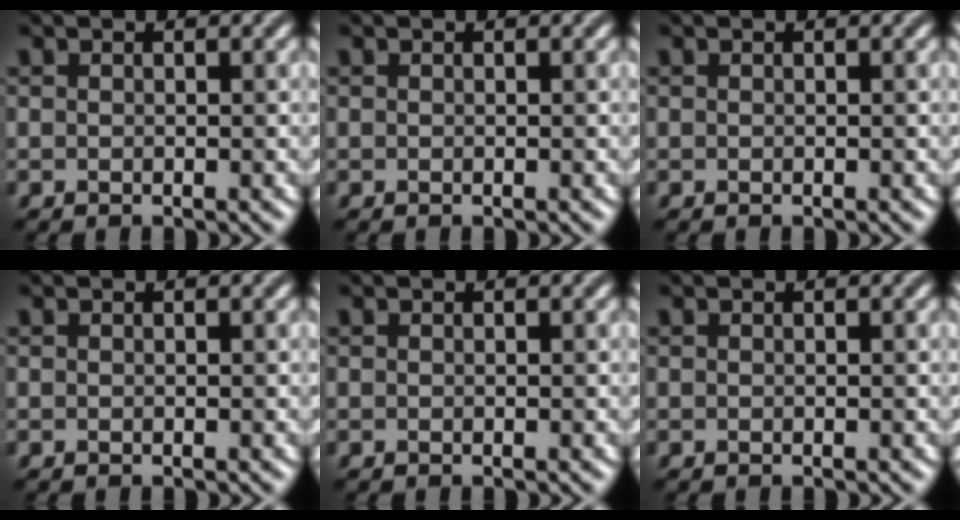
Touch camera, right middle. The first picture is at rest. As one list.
[{"total": 0.0}, {"total": 0.0}, {"total": 0.0}, {"total": 0.0}, {"total": 0.0}]